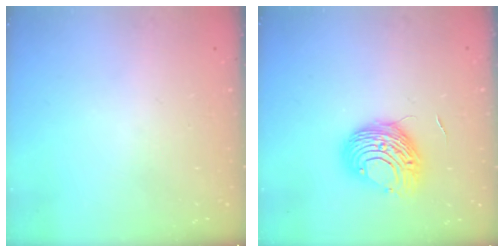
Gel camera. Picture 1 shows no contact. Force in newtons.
{"total": 10.4, "press": 10.4, "slide": 0.5}